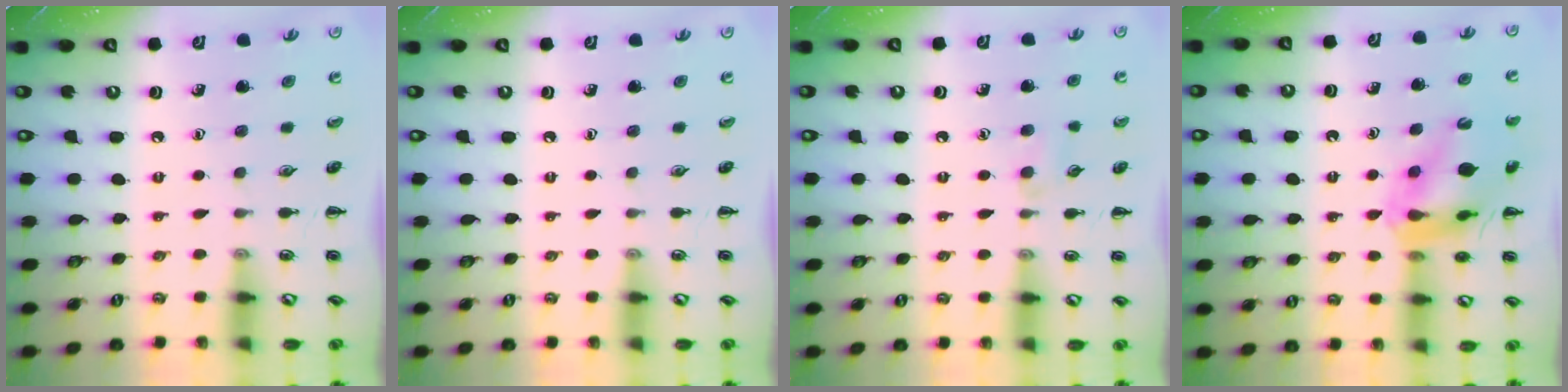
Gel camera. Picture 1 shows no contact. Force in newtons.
{"total": 0.0}
{"total": 5.0, "press": 4.6, "slide": 1.8}
{"total": 16.6, "press": 16.4, "slide": 2.3}